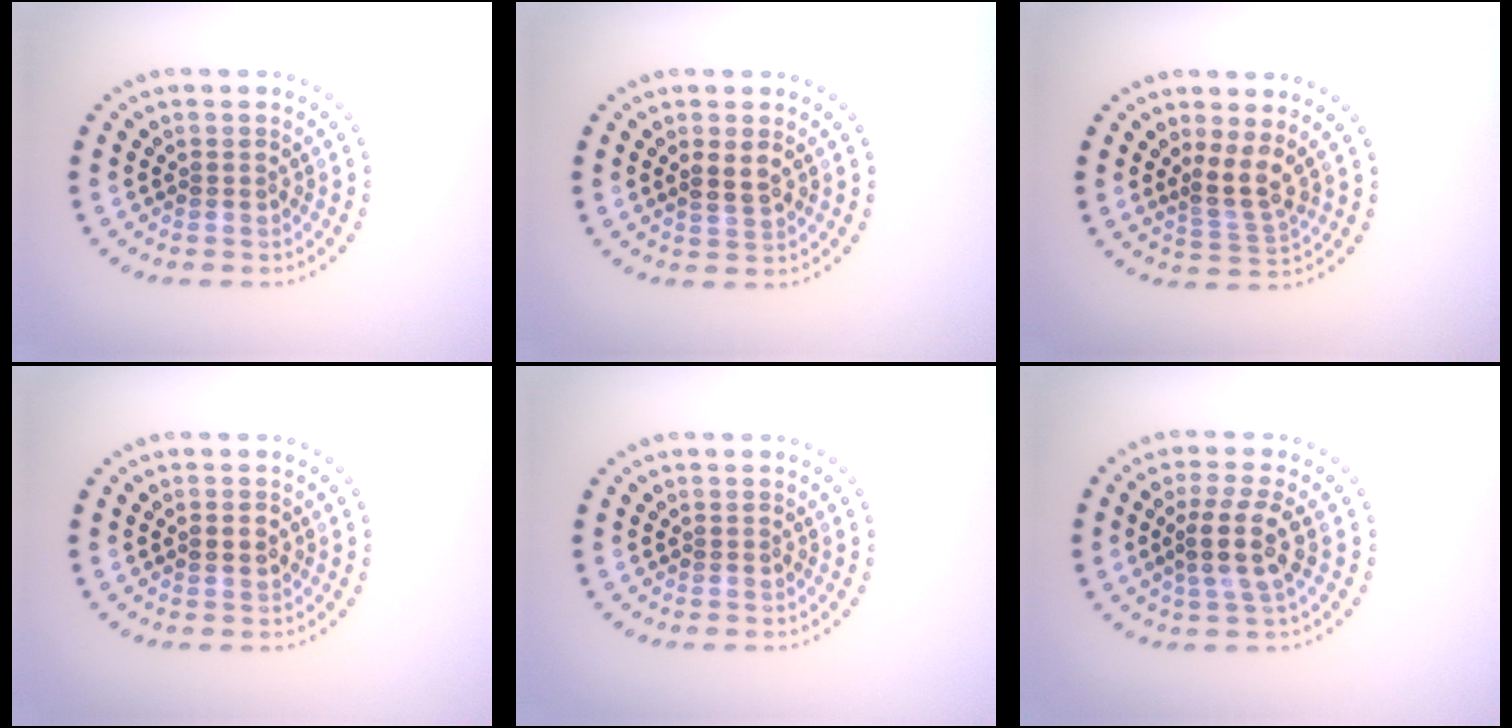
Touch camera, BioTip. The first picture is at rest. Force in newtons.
{"total": 1.8, "press": 1.8, "slide": 0.5}
{"total": 2.9, "press": 2.1, "slide": 2.1}
{"total": 1.5, "press": 1.5, "slide": 0.0}
{"total": 0.0}
{"total": 4.0, "press": 3.7, "slide": 1.5}